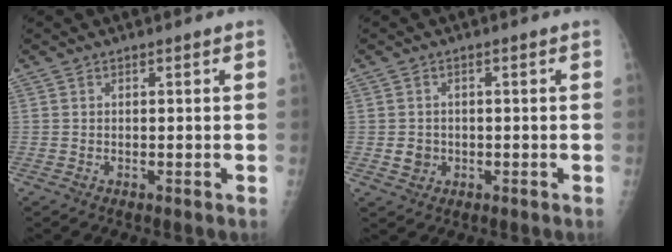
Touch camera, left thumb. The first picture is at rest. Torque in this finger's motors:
{"motor_torque": [-0.23, 0.12, 0.02, 0.00, 0.00]}